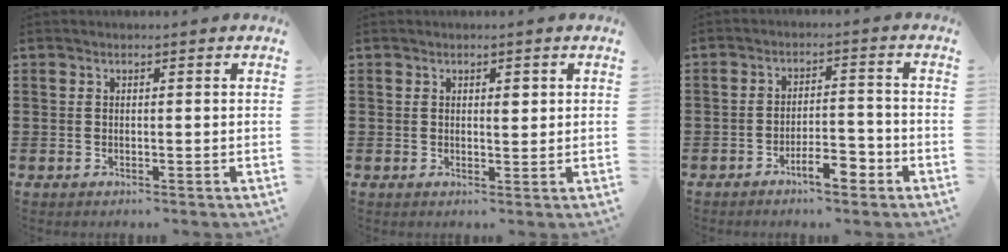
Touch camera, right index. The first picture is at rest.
{"total": 1.6, "force": [0.7, 0.9, 1.1], "torque": [-0.006, 0.001, 0.008]}
{"total": 5.8, "force": [-3.7, 1.9, 4.1], "torque": [-0.071, 0.009, -0.069]}